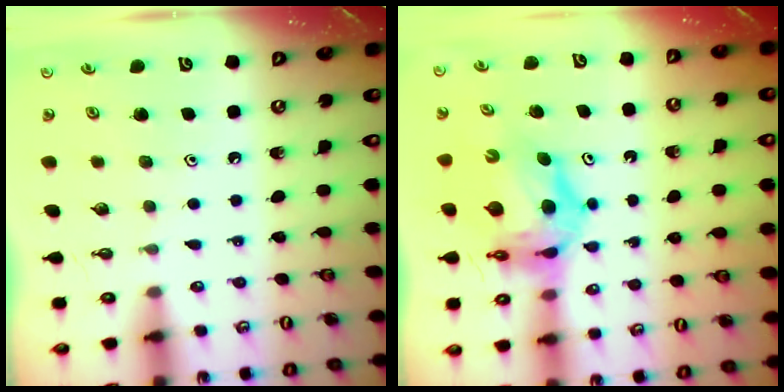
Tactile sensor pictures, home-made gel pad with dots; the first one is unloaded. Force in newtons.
{"total": 9.8, "press": 9.7, "slide": 1.0}